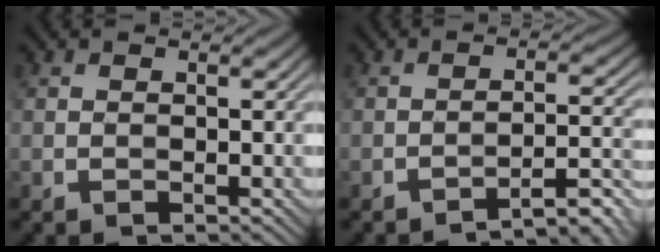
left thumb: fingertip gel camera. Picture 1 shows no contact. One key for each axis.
{"total": 5.2, "fx": -4.1, "fy": 0.7, "fz": 3.1, "tx": -0.040, "ty": 0.022, "tz": -0.062}